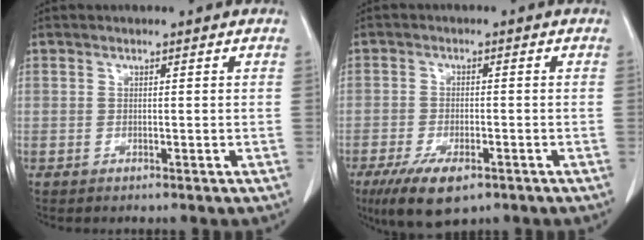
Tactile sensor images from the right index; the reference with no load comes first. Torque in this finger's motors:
{"motor_torque": [0.47, -0.49, 0.15, 0.02]}